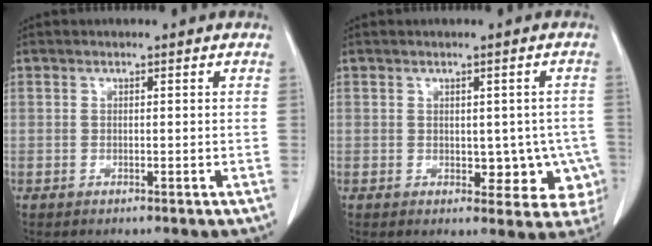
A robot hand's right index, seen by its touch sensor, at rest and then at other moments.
{"total": 6.7, "force": [-0.9, 4.2, 5.1], "torque": [-0.028, 0.013, -0.001]}